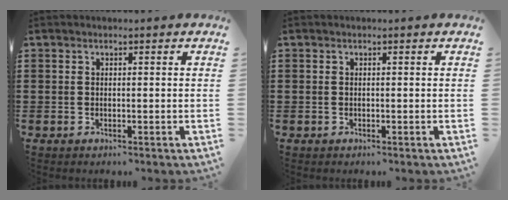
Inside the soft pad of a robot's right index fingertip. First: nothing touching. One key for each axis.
{"total": 0.0}